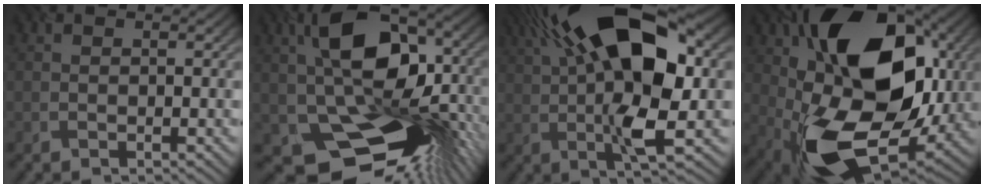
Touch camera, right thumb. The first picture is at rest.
{"total": 17.8, "force": [-2.2, 11.6, 13.4], "torque": [-0.220, -0.019, -0.027]}
{"total": 17.7, "force": [4.0, 7.2, 15.7], "torque": [-0.279, 0.038, 0.046]}
{"total": 21.2, "force": [2.6, 13.3, 16.3], "torque": [-0.312, -0.011, 0.034]}